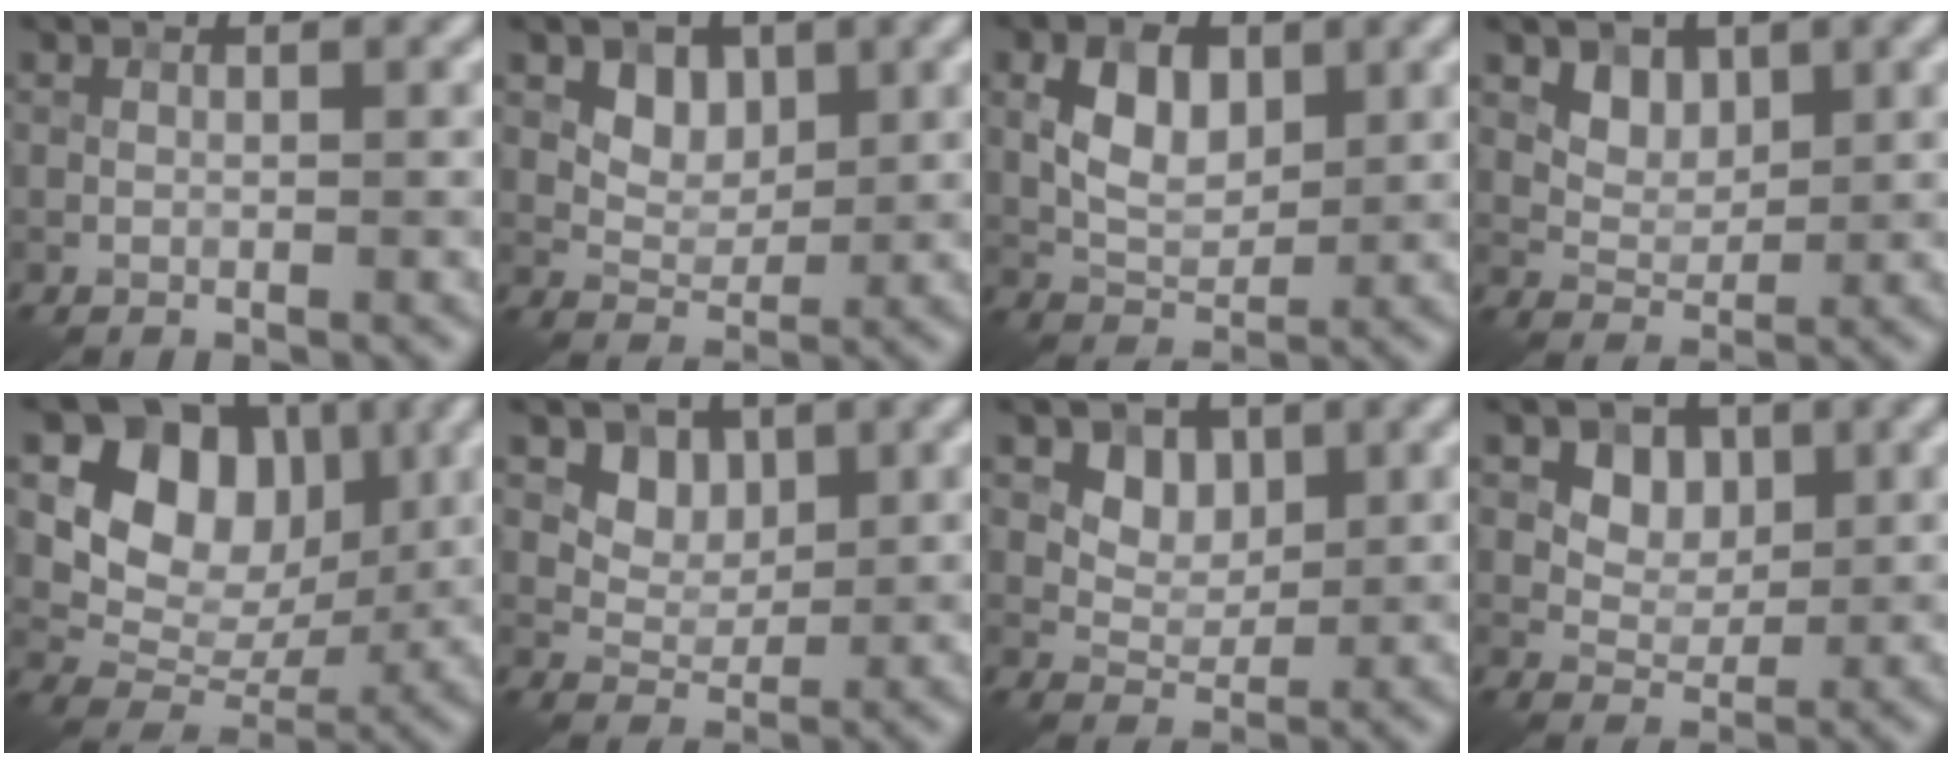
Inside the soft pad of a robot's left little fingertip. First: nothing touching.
{"total": 3.0, "force": [1.2, 2.2, 1.6], "torque": [-0.026, -0.007, 0.022]}
{"total": 4.7, "force": [1.2, 3.0, 3.4], "torque": [-0.065, 0.001, 0.019]}
{"total": 2.6, "force": [1.4, 1.9, 1.2], "torque": [-0.025, -0.015, 0.033]}
{"total": 8.8, "force": [2.7, 6.8, 4.8], "torque": [-0.059, -0.011, 0.039]}
{"total": 3.3, "force": [1.6, 2.5, 1.4], "torque": [-0.029, -0.021, 0.041]}
{"total": 2.9, "force": [1.3, 2.2, 1.5], "torque": [-0.025, -0.009, 0.024]}
{"total": 3.1, "force": [1.1, 2.4, 1.6], "torque": [-0.027, -0.004, 0.018]}